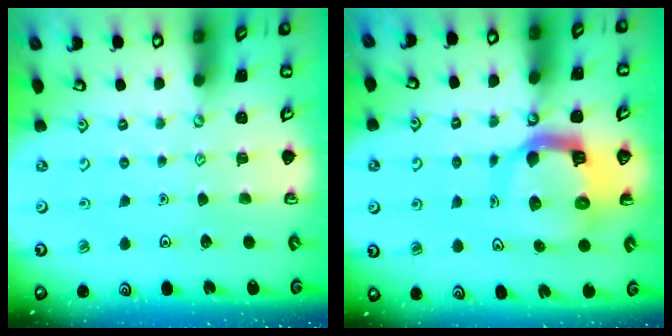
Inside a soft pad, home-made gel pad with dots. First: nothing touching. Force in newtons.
{"total": 11.1, "press": 11.0, "slide": 1.5}